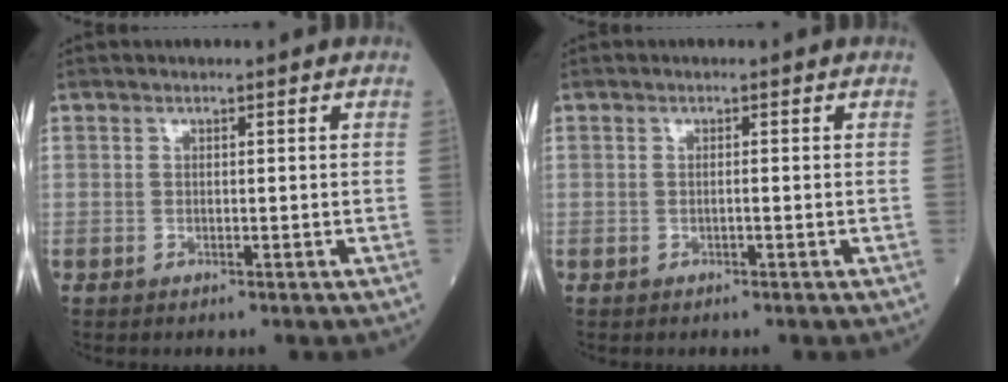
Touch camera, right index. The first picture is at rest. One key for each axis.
{"total": 0.6, "fx": -0.1, "fy": 0.0, "fz": 0.6, "tx": -0.013, "ty": 0.000, "tz": -0.002}